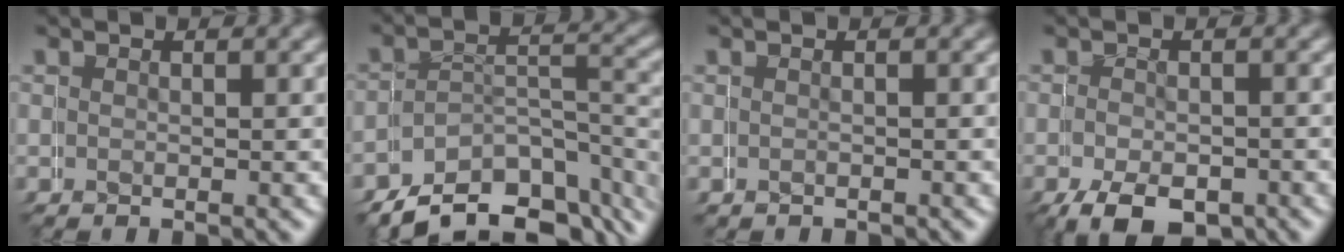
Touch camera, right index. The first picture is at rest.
{"total": 8.6, "force": [-6.6, 4.5, 3.2], "torque": [-0.023, -0.012, -0.104]}
{"total": 0.6, "force": [0.0, -0.2, -0.6], "torque": [0.005, 0.001, 0.000]}
{"total": 4.5, "force": [-3.1, 2.7, 1.7], "torque": [-0.037, -0.022, -0.038]}